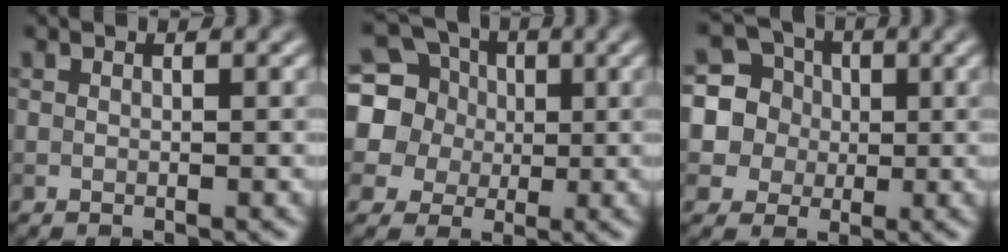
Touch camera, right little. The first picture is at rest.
{"total": 10.9, "force": [2.7, 9.7, 4.1], "torque": [-0.125, 0.040, 0.037]}
{"total": 8.8, "force": [1.9, 8.3, 2.3], "torque": [-0.074, 0.035, 0.031]}